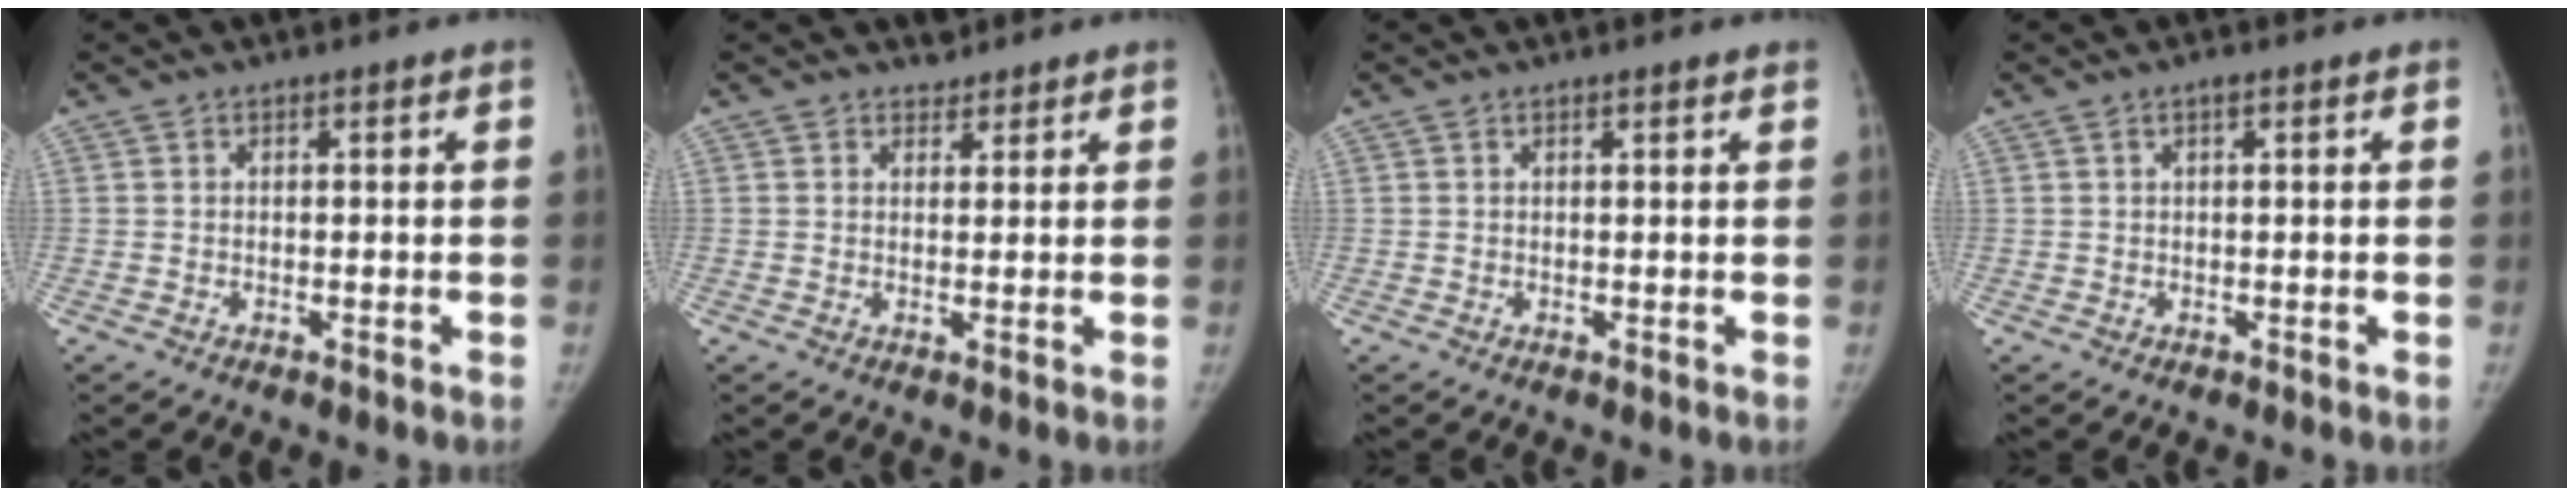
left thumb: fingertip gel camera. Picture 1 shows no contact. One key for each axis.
{"total": 1.9, "fx": 1.5, "fy": 1.2, "fz": -0.2, "tx": 0.020, "ty": -0.010, "tz": 0.014}
{"total": 0.8, "fx": 0.7, "fy": 0.1, "fz": 0.4, "tx": -0.006, "ty": -0.002, "tz": 0.007}
{"total": 1.0, "fx": 0.5, "fy": 0.2, "fz": 0.9, "tx": -0.016, "ty": 0.004, "tz": 0.006}